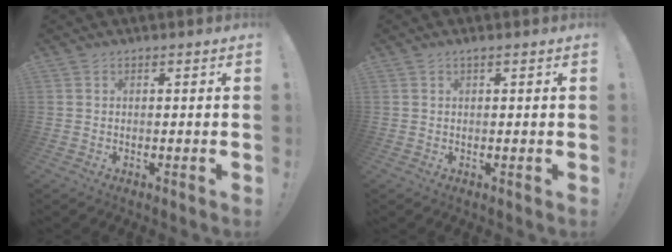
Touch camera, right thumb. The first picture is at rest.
{"total": 1.0, "force": [0.6, -0.1, 0.8], "torque": [-0.015, 0.000, 0.011]}